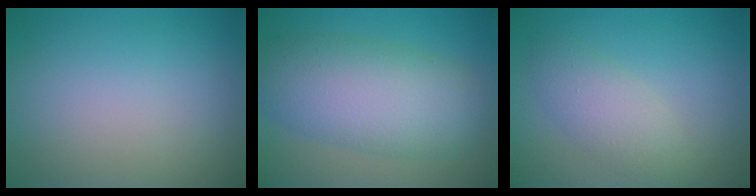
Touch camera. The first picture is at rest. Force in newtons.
{"total": 8.2, "press": 8.2, "slide": 0.2}
{"total": 3.2, "press": 3.2, "slide": 0.3}